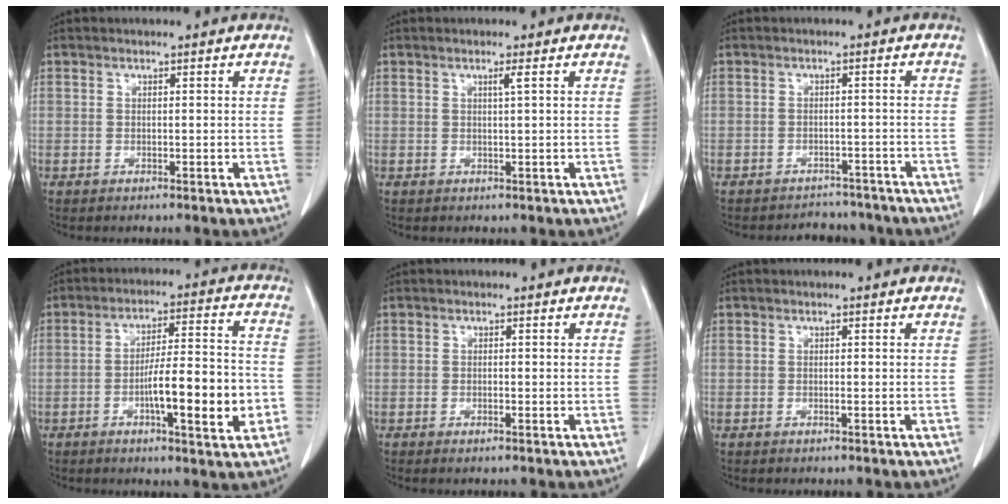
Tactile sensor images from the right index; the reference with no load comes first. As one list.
[{"total": 1.0, "force": [0.4, -0.3, 0.9], "torque": [-0.022, -0.003, 0.011]}, {"total": 7.4, "force": [-6.7, 3.0, 0.3], "torque": [0.003, 0.014, -0.077]}, {"total": 12.3, "force": [-3.7, 1.6, 11.6], "torque": [-0.182, 0.010, -0.055]}, {"total": 0.7, "force": [-0.4, 0.0, 0.5], "torque": [-0.009, -0.001, -0.006]}, {"total": 0.0}]